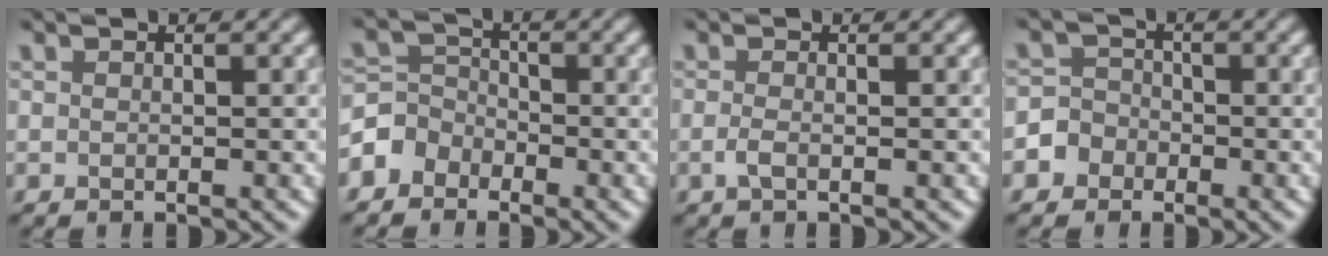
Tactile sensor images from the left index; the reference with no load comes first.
{"total": 2.9, "force": [-1.9, 2.2, 0.2], "torque": [-0.008, 0.012, -0.049]}
{"total": 1.1, "force": [-0.4, 0.3, 1.0], "torque": [-0.023, -0.001, -0.011]}
{"total": 3.2, "force": [-1.6, 2.7, 0.2], "torque": [0.022, 0.005, -0.039]}